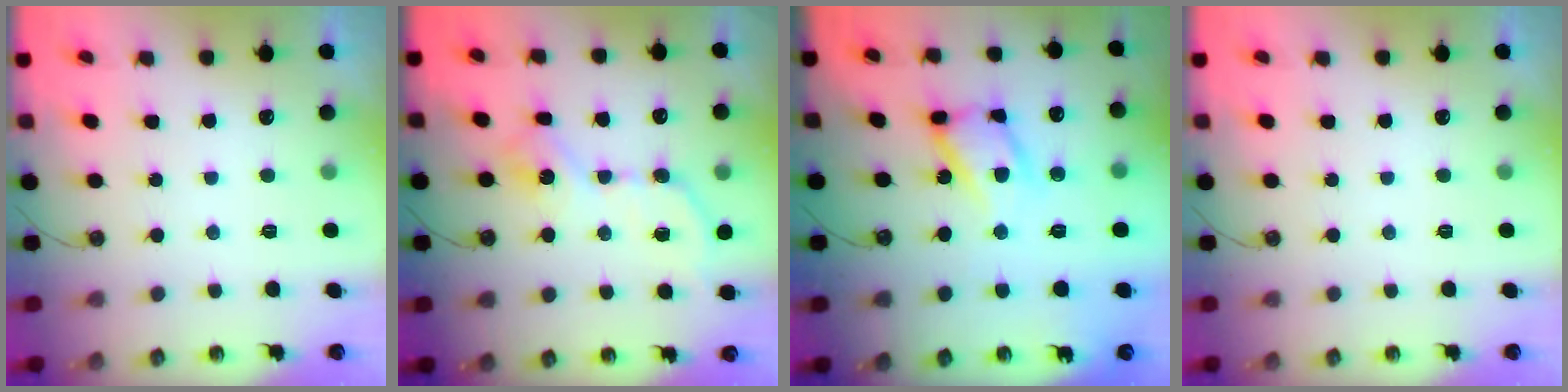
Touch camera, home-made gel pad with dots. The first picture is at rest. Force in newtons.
{"total": 11.3, "press": 11.3, "slide": 0.4}
{"total": 15.2, "press": 15.2, "slide": 1.5}
{"total": 0.0}